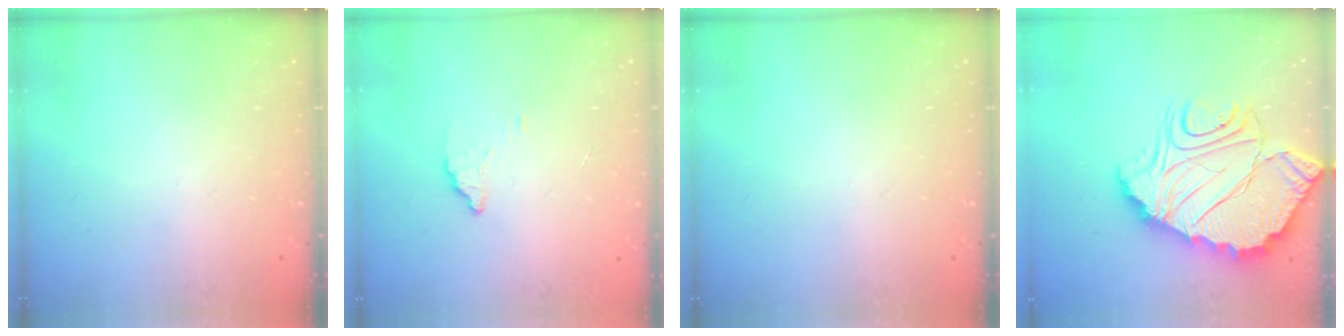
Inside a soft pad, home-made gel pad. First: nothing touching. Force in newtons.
{"total": 2.4, "press": 2.4, "slide": 0.1}
{"total": 0.0}
{"total": 19.3, "press": 19.2, "slide": 1.7}